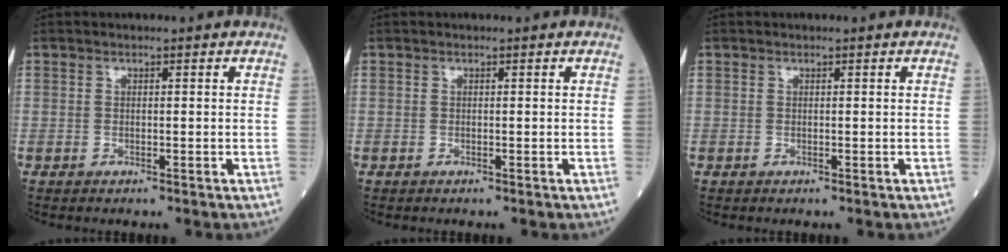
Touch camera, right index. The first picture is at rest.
{"total": 0.0}
{"total": 0.0}